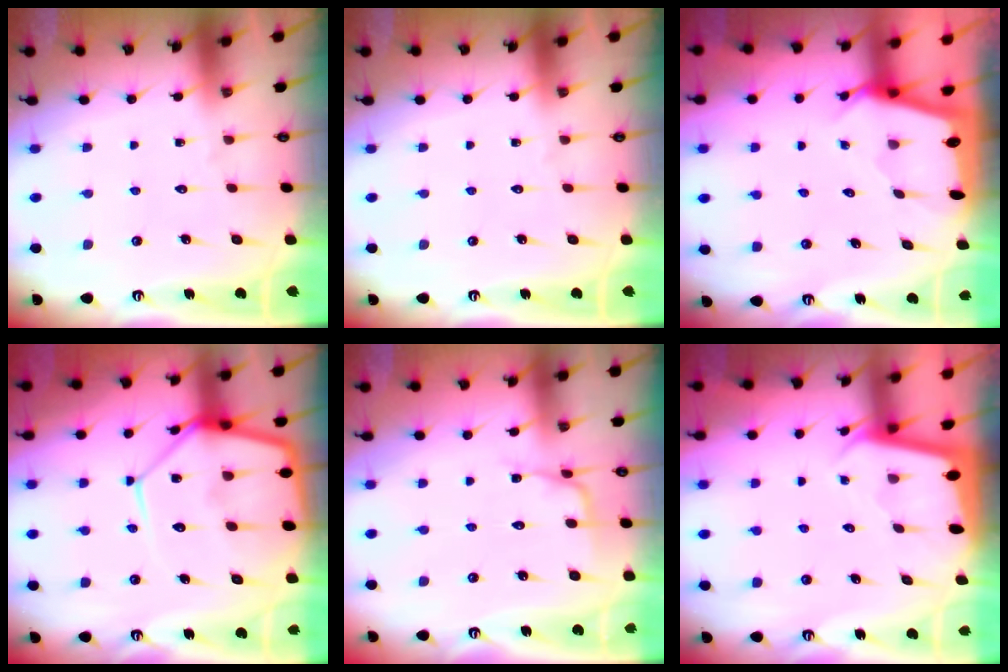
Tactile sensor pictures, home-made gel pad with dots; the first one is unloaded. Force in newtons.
{"total": 0.0}
{"total": 2.1, "press": 2.1, "slide": 0.2}
{"total": 16.0, "press": 15.9, "slide": 1.5}
{"total": 2.8, "press": 2.8, "slide": 0.4}
{"total": 2.0, "press": 2.0, "slide": 0.0}